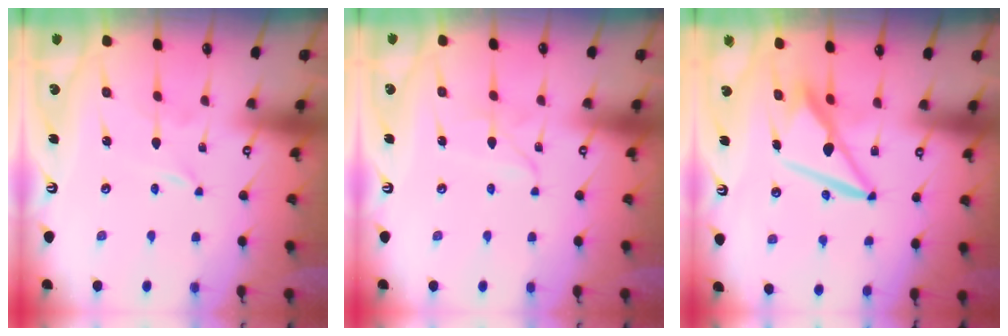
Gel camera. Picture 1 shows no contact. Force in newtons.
{"total": 2.6, "press": 2.6, "slide": 0.2}
{"total": 9.9, "press": 9.8, "slide": 1.6}